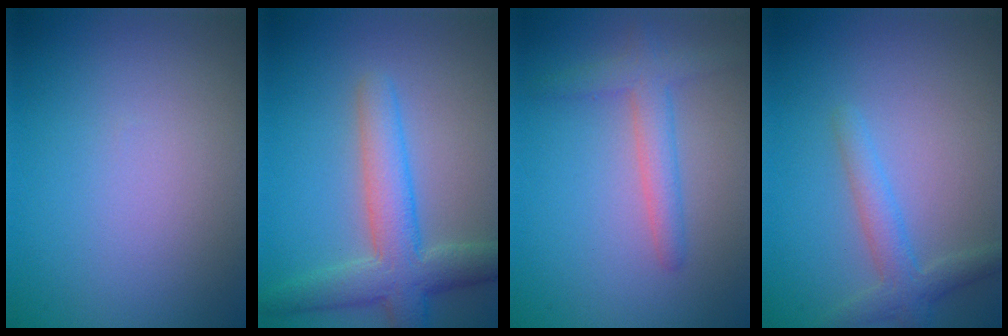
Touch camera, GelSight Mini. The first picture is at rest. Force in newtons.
{"total": 5.4, "press": 5.4, "slide": 0.1}
{"total": 2.7, "press": 2.7, "slide": 0.2}
{"total": 2.5, "press": 2.5, "slide": 0.1}